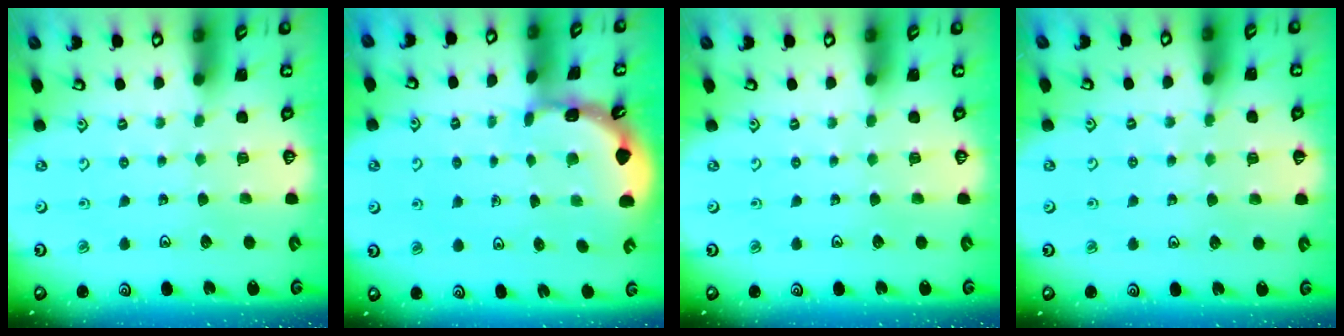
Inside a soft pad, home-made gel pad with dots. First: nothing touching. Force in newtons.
{"total": 1.8, "press": 1.7, "slide": 0.0}
{"total": 0.0}
{"total": 3.9, "press": 3.8, "slide": 0.6}